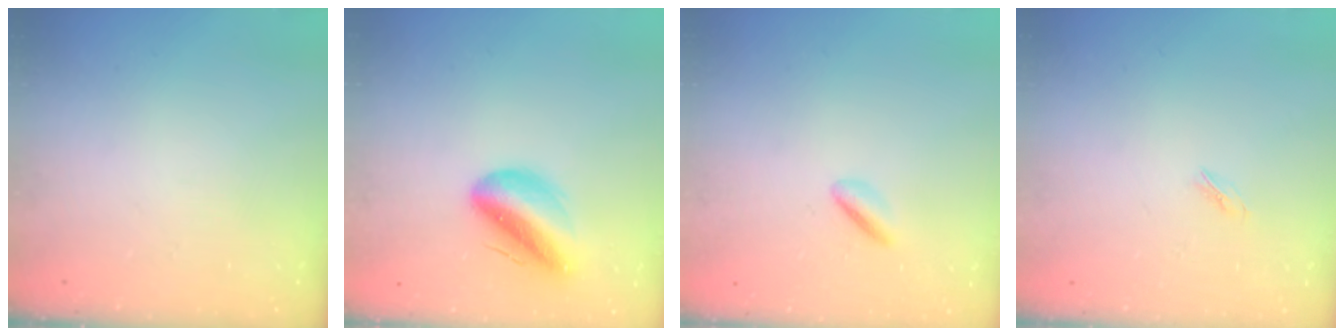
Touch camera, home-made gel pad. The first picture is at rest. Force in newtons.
{"total": 10.9, "press": 10.5, "slide": 3.1}
{"total": 1.6, "press": 1.3, "slide": 0.8}
{"total": 1.9, "press": 1.8, "slide": 0.5}